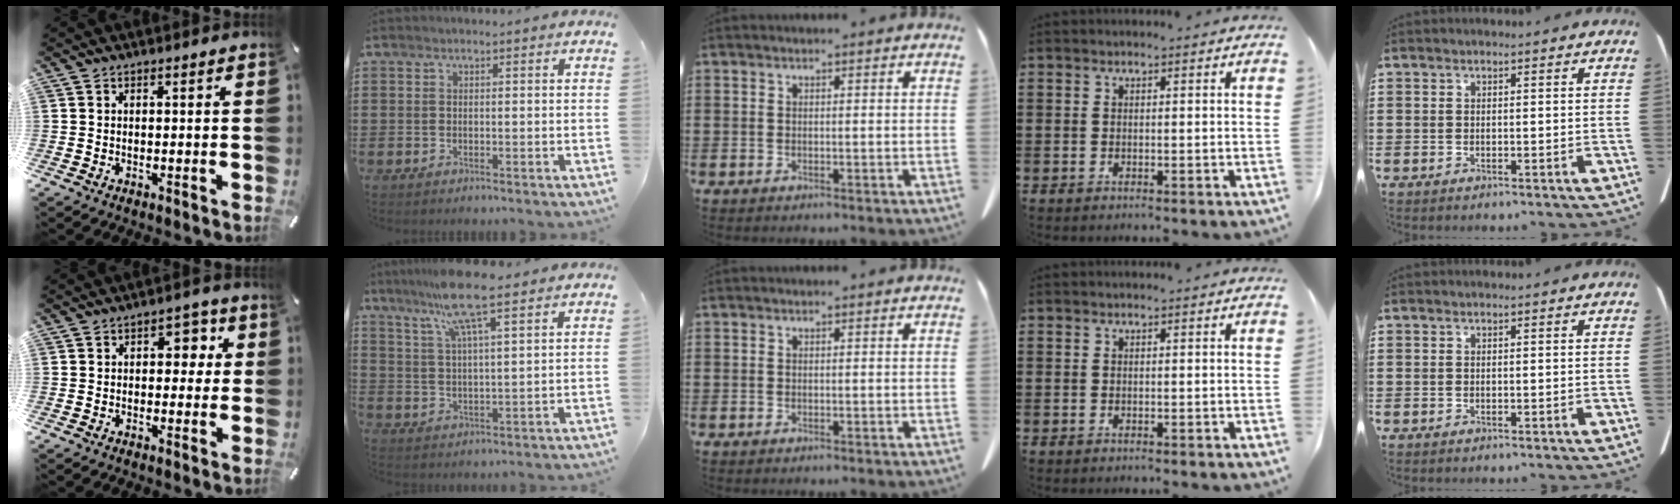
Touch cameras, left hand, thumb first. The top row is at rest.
{"thumb": {"total": 4.8, "force": [0.7, 3.5, 3.3], "torque": [-0.030, -0.003, -0.001]}, "index": {"total": 10.7, "force": [7.8, 0.8, 7.4], "torque": [-0.154, -0.016, 0.135]}}